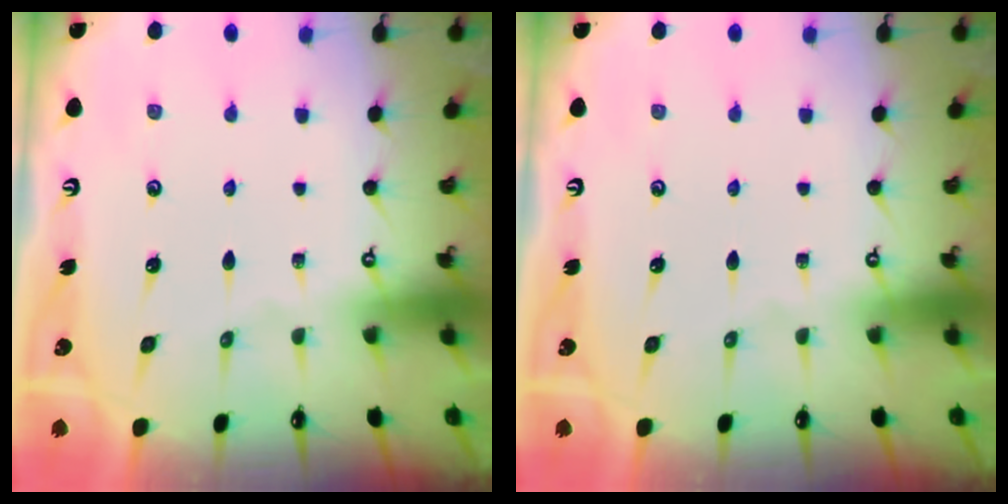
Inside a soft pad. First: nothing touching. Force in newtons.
{"total": 0.0}